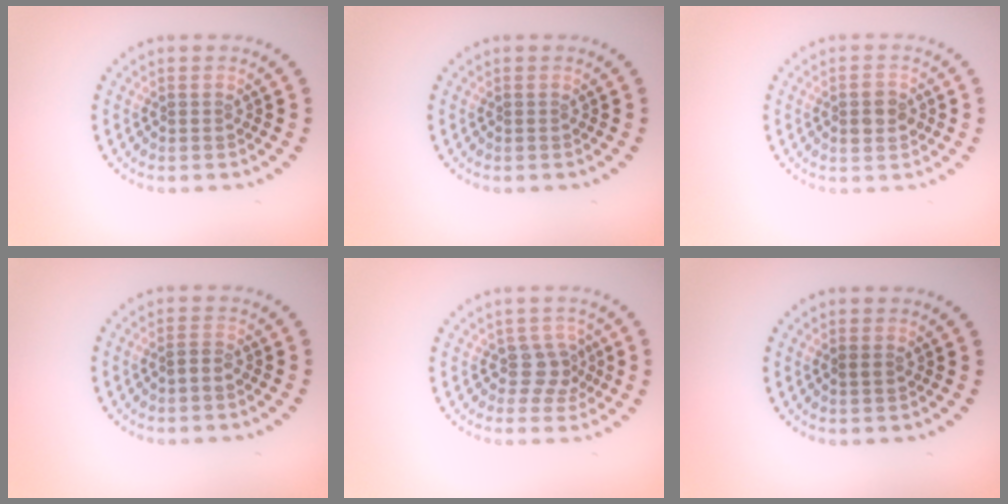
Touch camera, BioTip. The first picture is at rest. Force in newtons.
{"total": 0.0}
{"total": 2.7, "press": 2.7, "slide": 0.2}
{"total": 1.0, "press": 0.8, "slide": 0.6}
{"total": 2.3, "press": 1.6, "slide": 1.6}
{"total": 0.7, "press": 0.6, "slide": 0.1}